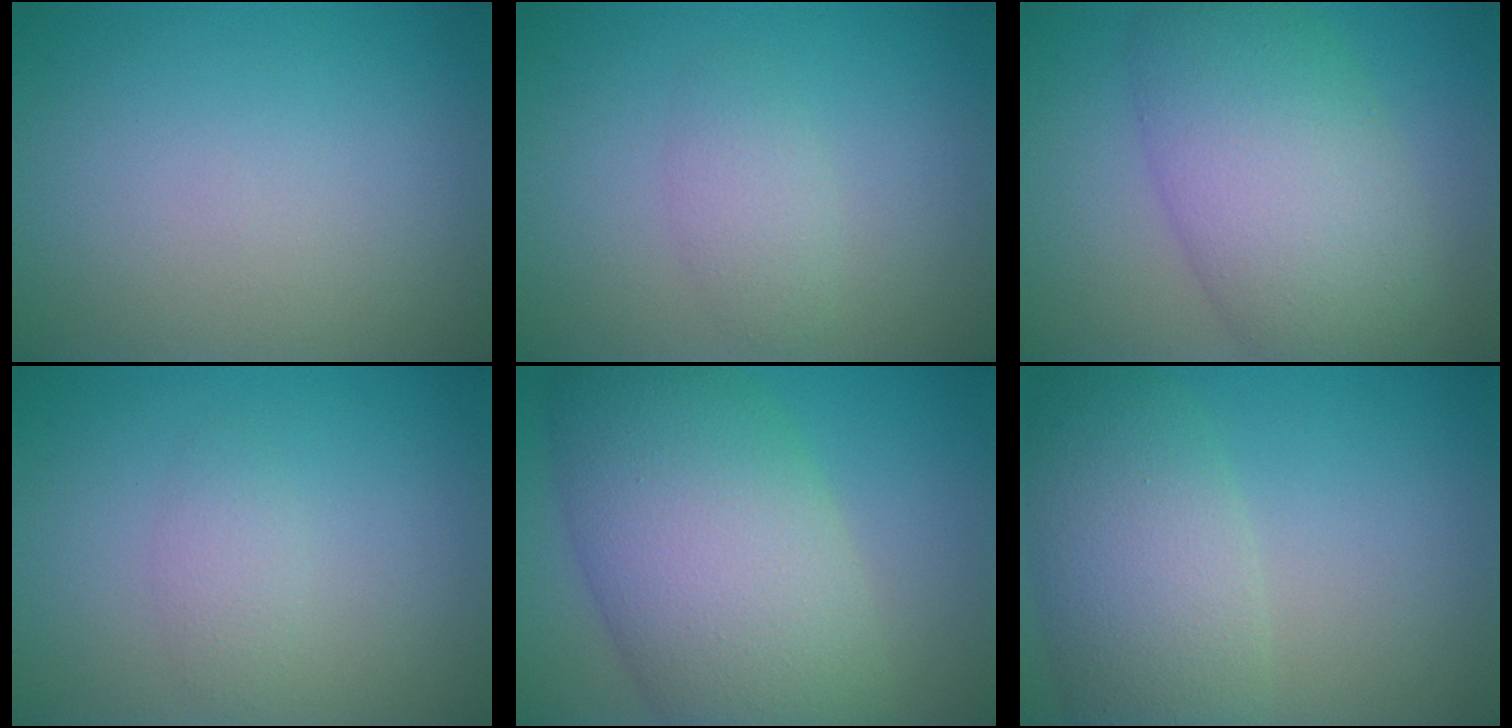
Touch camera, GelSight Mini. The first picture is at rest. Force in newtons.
{"total": 1.9, "press": 1.9, "slide": 0.0}
{"total": 9.1, "press": 9.1, "slide": 0.2}
{"total": 1.4, "press": 1.4, "slide": 0.0}
{"total": 12.3, "press": 12.3, "slide": 0.7}
{"total": 6.8, "press": 6.7, "slide": 0.6}